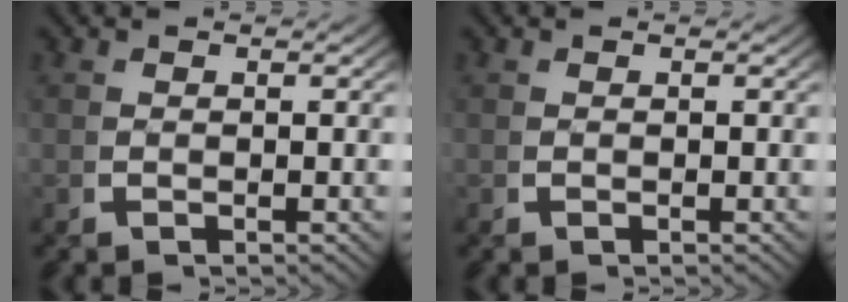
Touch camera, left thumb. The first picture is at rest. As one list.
[{"total": 0.0}]